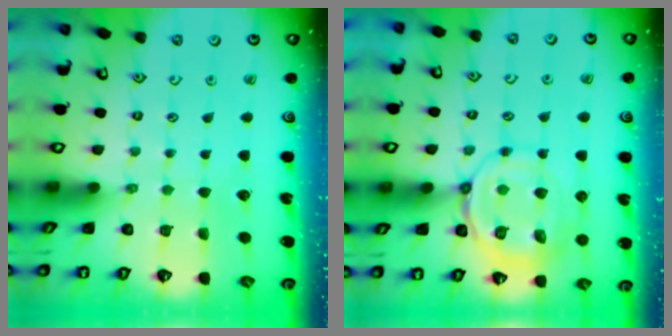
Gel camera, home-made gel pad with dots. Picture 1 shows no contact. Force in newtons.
{"total": 11.5, "press": 11.5, "slide": 1.2}